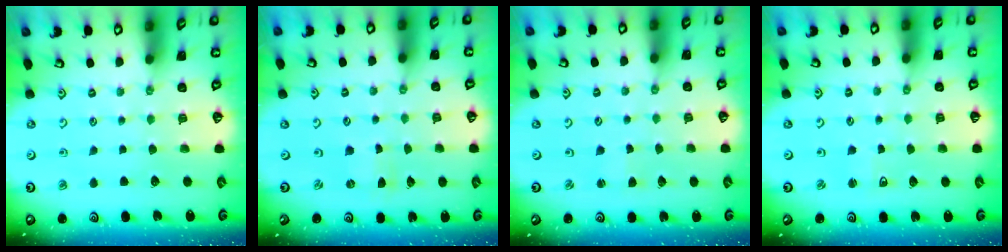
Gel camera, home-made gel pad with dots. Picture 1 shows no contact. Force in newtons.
{"total": 0.0}
{"total": 1.6, "press": 1.6, "slide": 0.2}
{"total": 2.2, "press": 2.1, "slide": 0.6}